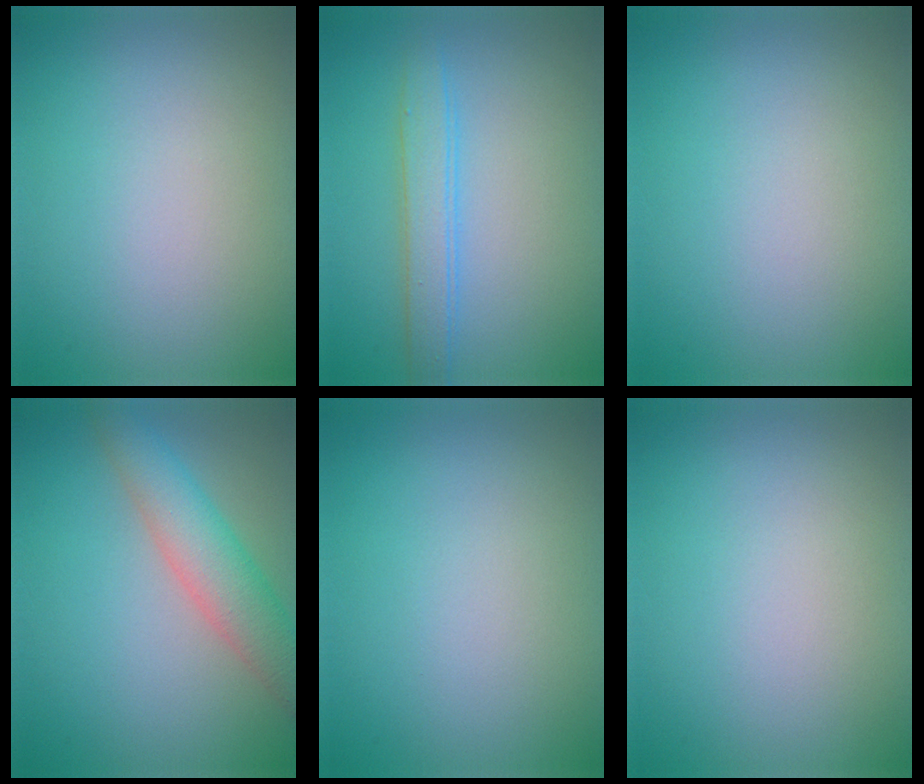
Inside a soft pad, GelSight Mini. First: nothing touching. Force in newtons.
{"total": 2.6, "press": 2.6, "slide": 0.1}
{"total": 0.0}
{"total": 4.9, "press": 4.9, "slide": 0.3}
{"total": 0.0}
{"total": 0.0}